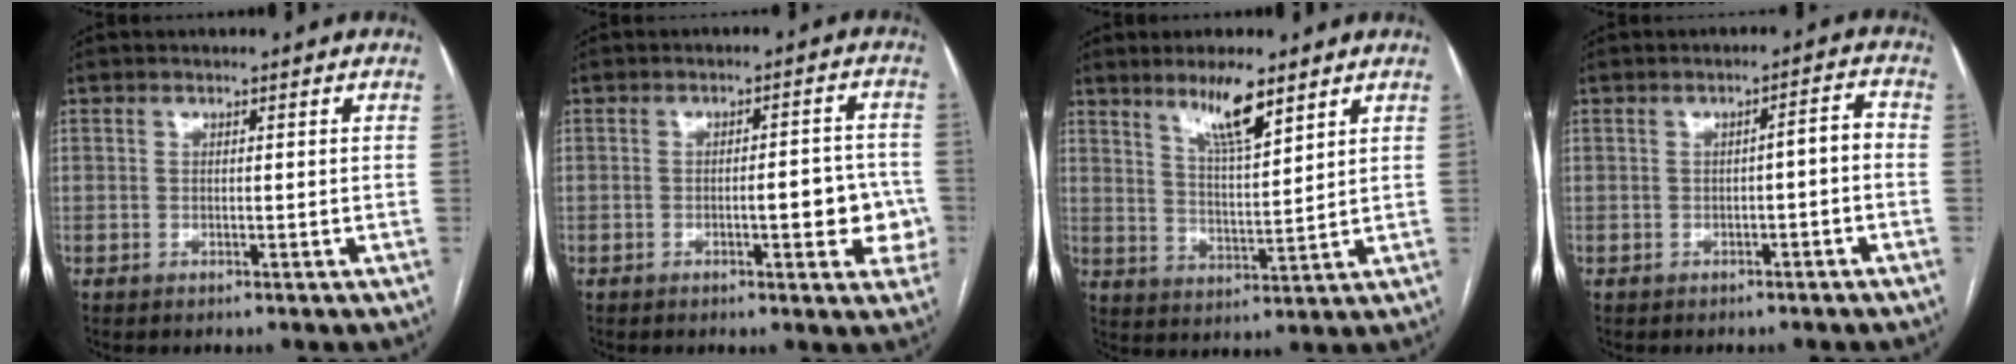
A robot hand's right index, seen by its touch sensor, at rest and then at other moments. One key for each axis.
{"total": 7.3, "fx": -2.0, "fy": 2.1, "fz": 6.7, "tx": -0.072, "ty": 0.016, "tz": -0.025}
{"total": 7.6, "fx": 5.4, "fy": 1.0, "fz": 5.4, "tx": -0.100, "ty": -0.006, "tz": 0.098}
{"total": 3.1, "fx": -0.8, "fy": 0.6, "fz": 2.9, "tx": -0.036, "ty": 0.017, "tz": -0.011}